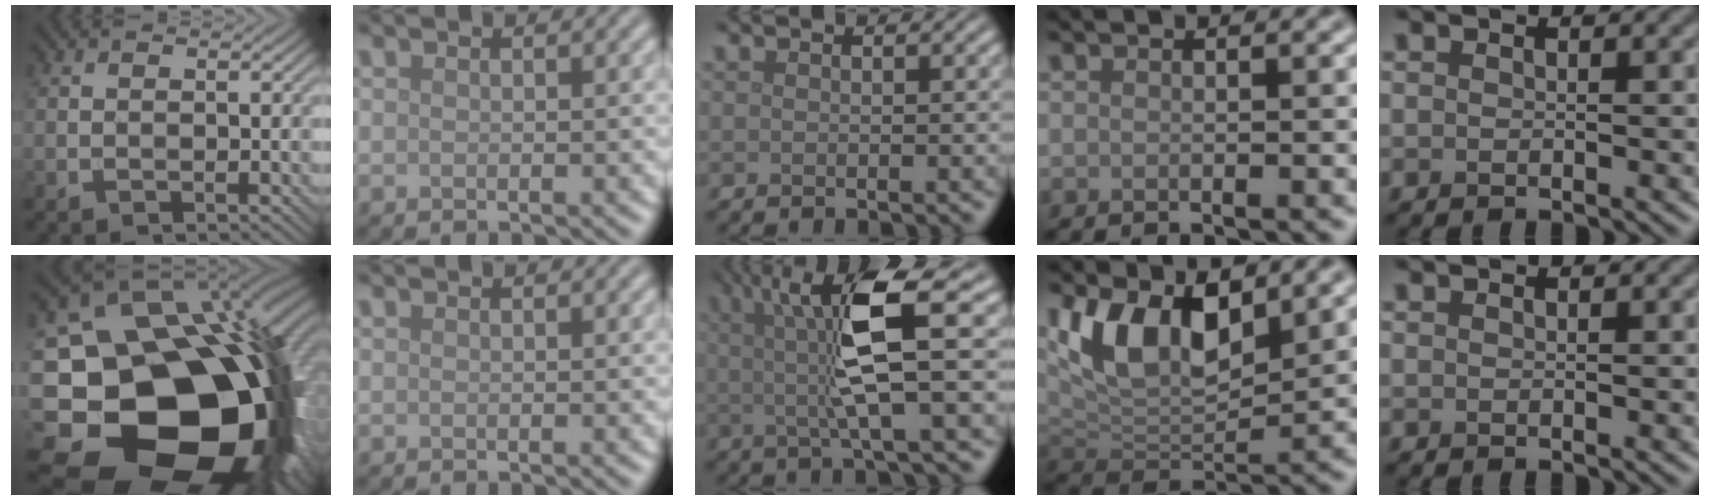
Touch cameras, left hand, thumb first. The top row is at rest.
{"thumb": {"total": 23.8, "force": [-6.6, 17.9, 14.2], "torque": [-0.281, -0.032, -0.103]}, "middle": {"total": 8.8, "force": [1.8, 1.8, 8.4], "torque": [-0.133, 0.004, 0.028]}, "ring": {"total": 7.9, "force": [3.4, 4.1, 5.8], "torque": [-0.107, -0.007, 0.059]}}